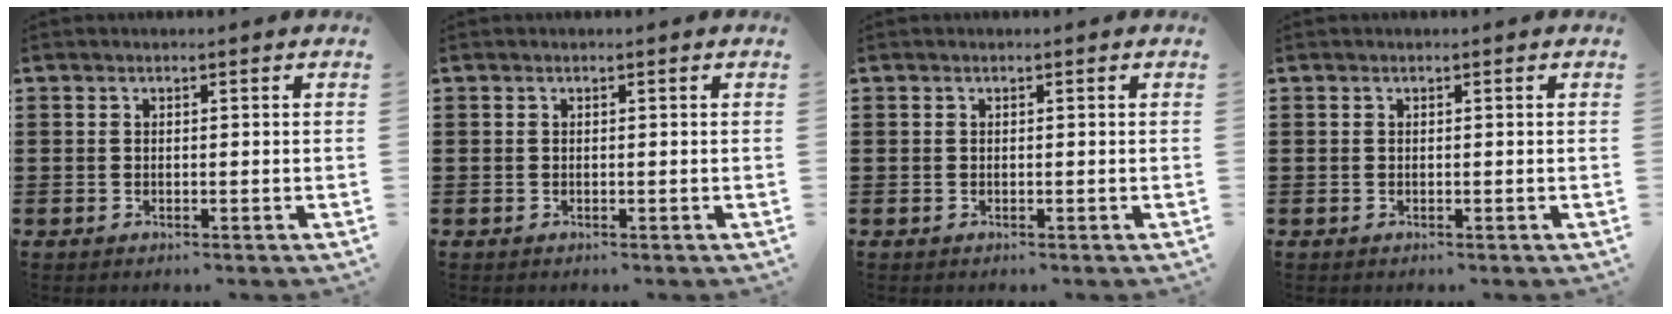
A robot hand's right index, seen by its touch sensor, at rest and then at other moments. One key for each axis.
{"total": 0.0}
{"total": 0.0}
{"total": 0.0}